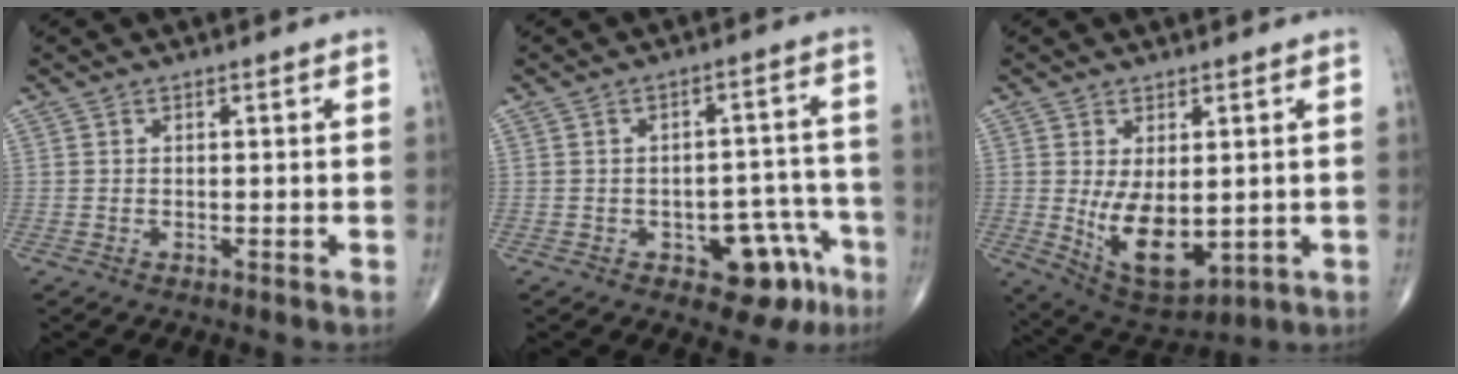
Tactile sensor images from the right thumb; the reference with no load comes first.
{"total": 9.8, "force": [-4.8, 5.5, 6.6], "torque": [-0.042, 0.039, -0.055]}
{"total": 11.2, "force": [-0.6, 6.1, 9.4], "torque": [-0.140, -0.019, 0.017]}